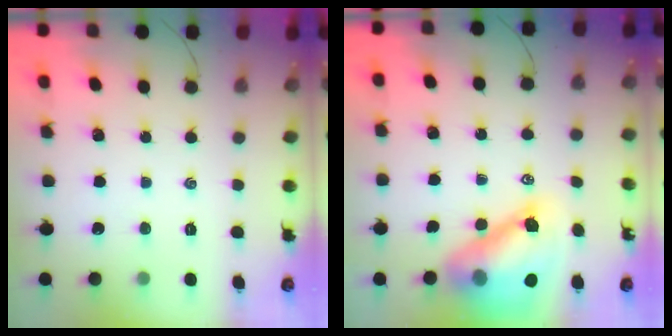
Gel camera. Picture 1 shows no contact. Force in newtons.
{"total": 14.8, "press": 14.1, "slide": 4.4}